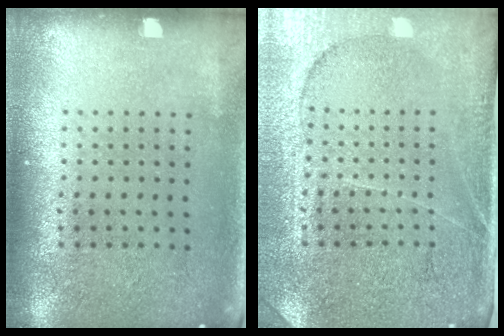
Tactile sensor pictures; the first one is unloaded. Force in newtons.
{"total": 4.0, "press": 3.6, "slide": 1.7}